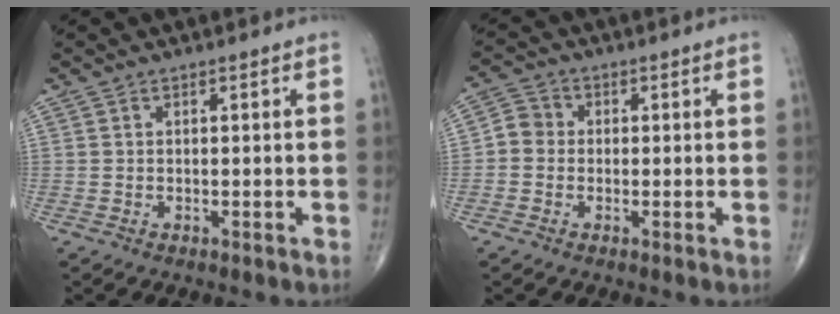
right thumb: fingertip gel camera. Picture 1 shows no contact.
{"total": 3.7, "force": [-0.5, 3.4, 1.4], "torque": [-0.010, 0.010, -0.021]}